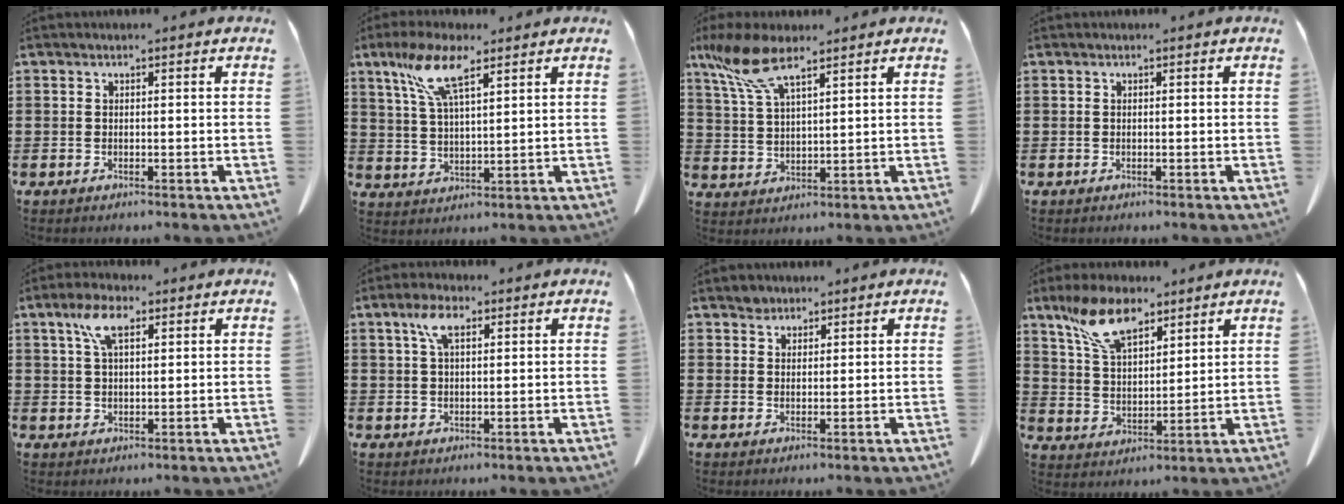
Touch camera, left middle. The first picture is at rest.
{"total": 8.8, "force": [5.3, 2.2, 6.6], "torque": [-0.150, -0.001, 0.092]}
{"total": 8.9, "force": [5.8, 2.6, 6.3], "torque": [-0.157, -0.014, 0.102]}
{"total": 0.0}
{"total": 6.0, "force": [3.1, 2.2, 4.7], "torque": [-0.103, 0.009, 0.054]}
{"total": 4.8, "force": [2.3, 1.7, 3.8], "torque": [-0.085, 0.008, 0.041]}
{"total": 1.9, "force": [1.8, 0.8, 0.0], "torque": [0.003, -0.004, 0.035]}
{"total": 10.2, "force": [7.1, 4.2, 6.0], "torque": [-0.137, -0.007, 0.135]}